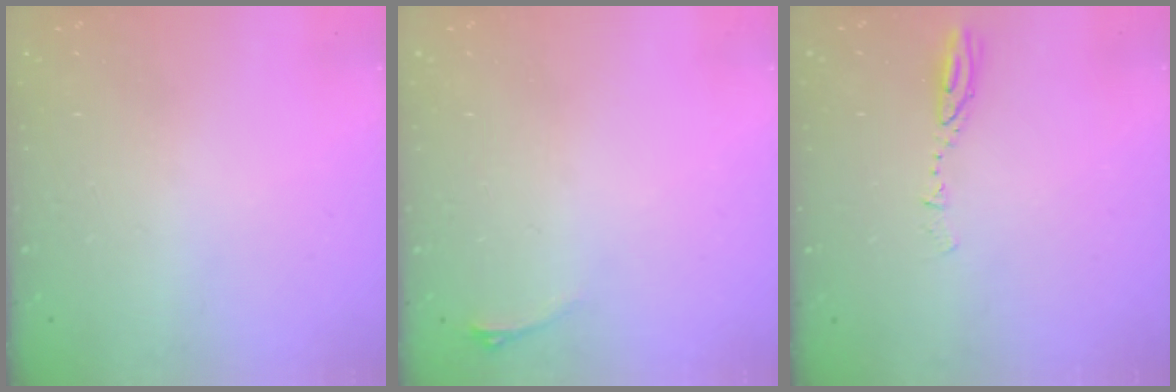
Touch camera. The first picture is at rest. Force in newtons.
{"total": 2.9, "press": 2.6, "slide": 1.5}
{"total": 3.8, "press": 3.8, "slide": 0.4}